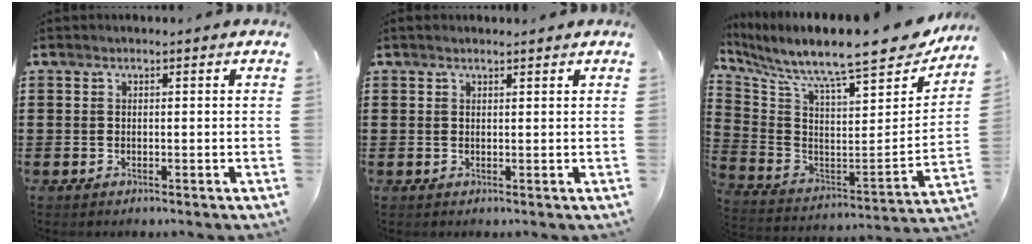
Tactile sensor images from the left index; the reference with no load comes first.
{"total": 0.9, "force": [0.8, 0.1, 0.4], "torque": [-0.009, 0.001, 0.015]}
{"total": 10.5, "force": [9.2, 0.6, 5.0], "torque": [-0.113, -0.088, 0.146]}